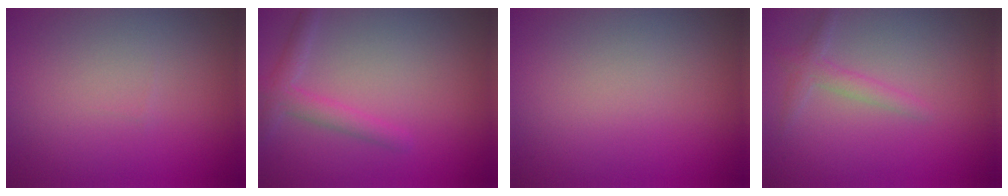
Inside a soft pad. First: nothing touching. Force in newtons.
{"total": 2.2, "press": 2.2, "slide": 0.0}
{"total": 0.0}
{"total": 1.7, "press": 1.7, "slide": 0.1}